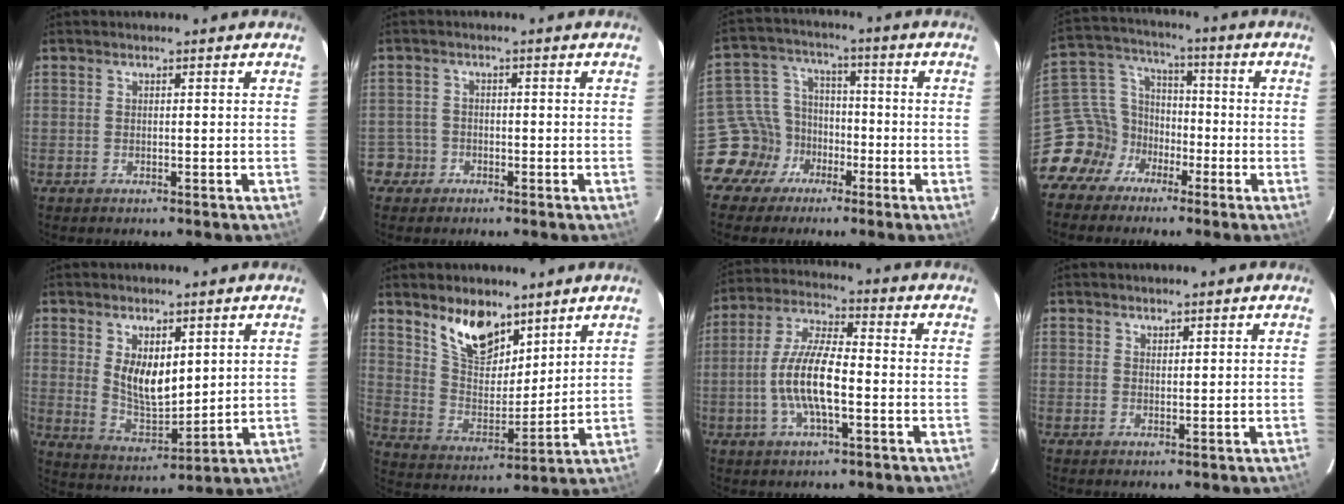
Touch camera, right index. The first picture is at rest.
{"total": 3.1, "force": [-1.6, 2.7, -0.3], "torque": [0.009, 0.022, -0.028]}
{"total": 9.8, "force": [-5.4, 8.0, 1.2], "torque": [-0.037, 0.037, -0.094]}
{"total": 10.6, "force": [-6.4, 8.1, 2.5], "torque": [-0.067, 0.044, -0.121]}
{"total": 9.2, "force": [3.0, 4.7, 7.3], "torque": [-0.127, -0.009, 0.071]}
{"total": 12.1, "force": [8.5, 5.7, 6.4], "torque": [-0.118, 0.001, 0.164]}
{"total": 11.2, "force": [-2.5, 3.2, 10.4], "torque": [-0.214, 0.004, -0.049]}
{"total": 1.2, "force": [1.0, 0.6, 0.1], "torque": [-0.001, 0.002, 0.018]}